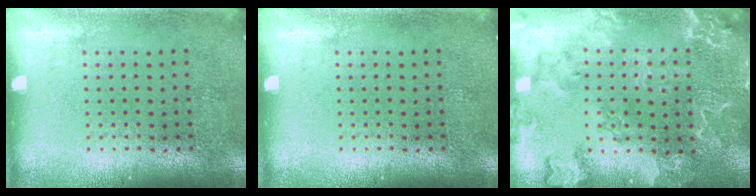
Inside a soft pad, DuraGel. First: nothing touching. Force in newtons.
{"total": 0.0}
{"total": 2.6, "press": 2.5, "slide": 0.9}